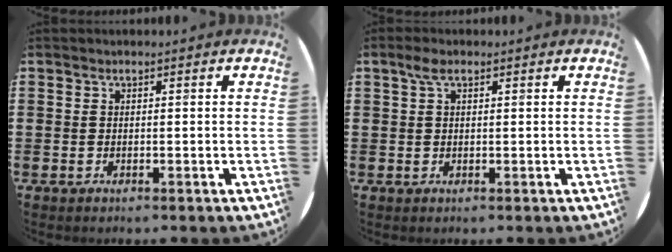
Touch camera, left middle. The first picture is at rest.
{"total": 1.9, "force": [1.0, 0.8, 1.5], "torque": [-0.032, 0.007, 0.016]}